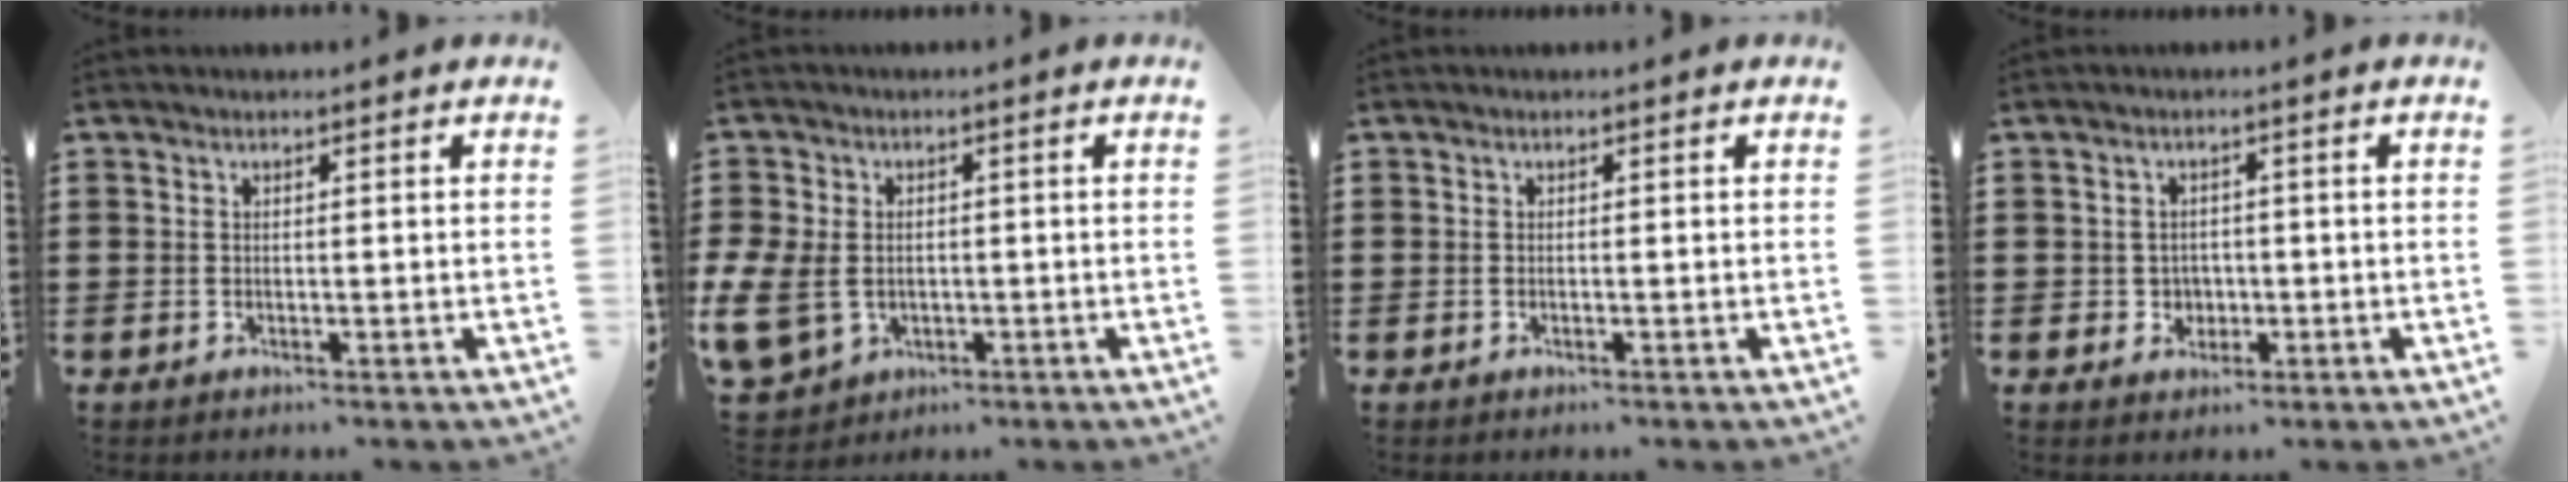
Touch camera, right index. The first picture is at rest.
{"total": 6.1, "force": [-1.0, 4.8, 3.7], "torque": [-0.113, -0.002, -0.022]}
{"total": 0.0}
{"total": 2.3, "force": [-0.4, 2.2, 0.4], "torque": [-0.016, 0.008, -0.013]}